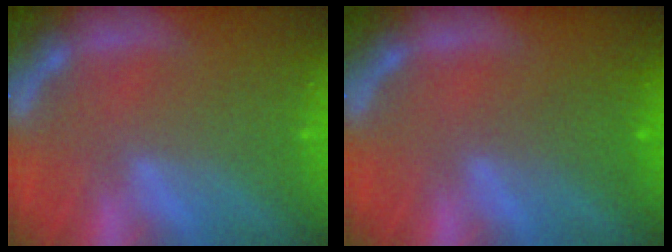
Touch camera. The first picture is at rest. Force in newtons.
{"total": 1.4}